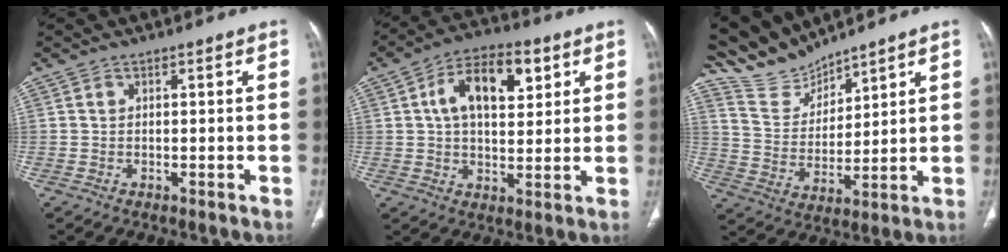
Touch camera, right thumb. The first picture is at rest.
{"total": 13.5, "force": [4.3, 7.5, 10.4], "torque": [-0.146, 0.005, 0.066]}
{"total": 9.2, "force": [9.1, 1.4, 0.4], "torque": [-0.003, -0.051, 0.201]}